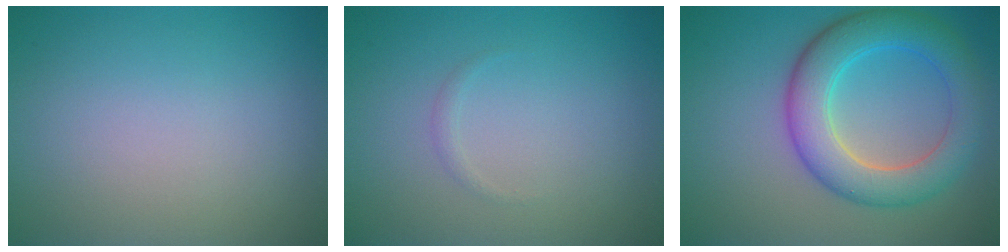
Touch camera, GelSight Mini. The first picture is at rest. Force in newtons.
{"total": 0.6, "press": 0.6, "slide": 0.0}
{"total": 6.7, "press": 6.7, "slide": 0.1}